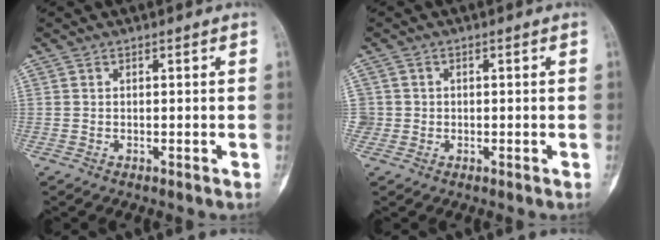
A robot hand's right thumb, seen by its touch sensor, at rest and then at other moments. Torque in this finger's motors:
{"motor_torque": [-0.71, 0.10, 0.27, -0.18, 0.02]}